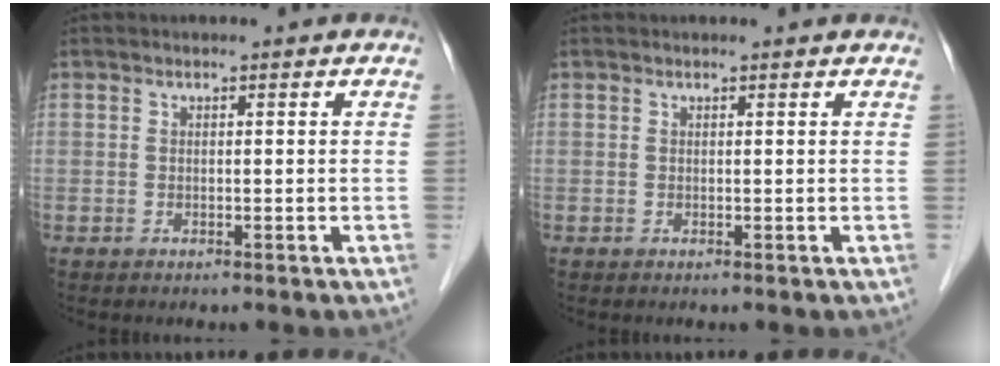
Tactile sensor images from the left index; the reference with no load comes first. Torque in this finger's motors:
{"motor_torque": [0.62, -0.50, -0.03, -0.01]}